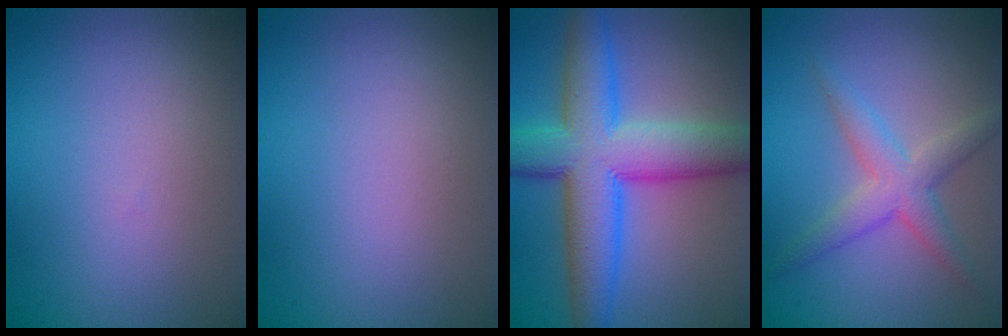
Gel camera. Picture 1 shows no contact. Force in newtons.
{"total": 0.0}
{"total": 10.4, "press": 10.4, "slide": 0.3}
{"total": 3.6, "press": 3.6, "slide": 0.1}